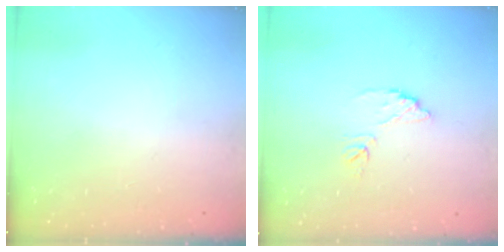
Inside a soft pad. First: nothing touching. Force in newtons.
{"total": 7.8, "press": 7.8, "slide": 0.3}